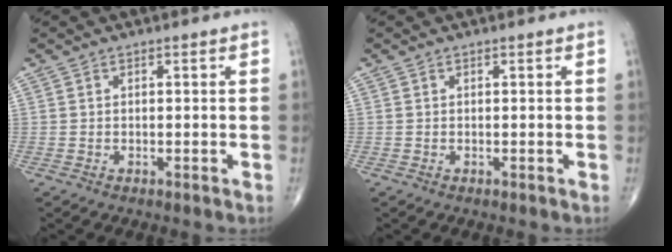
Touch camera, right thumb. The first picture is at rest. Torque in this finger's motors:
{"motor_torque": [0.18, 0.18, -0.08, -0.08, 0.02]}